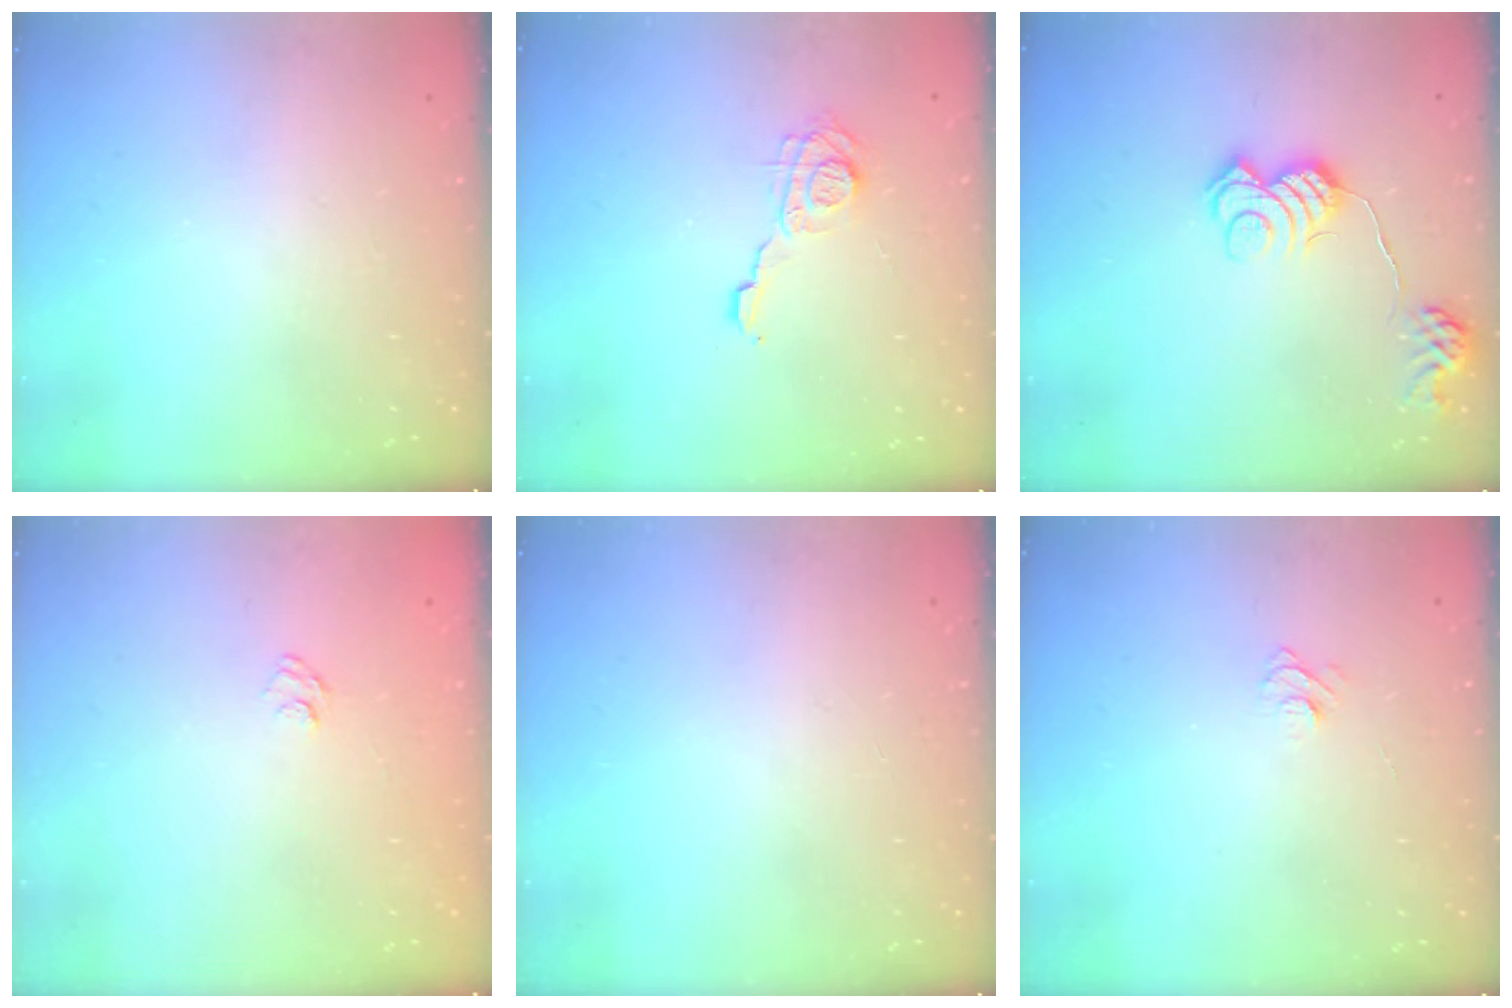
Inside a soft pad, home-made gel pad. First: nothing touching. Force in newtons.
{"total": 9.6, "press": 9.6, "slide": 0.7}
{"total": 12.5, "press": 12.5, "slide": 0.4}
{"total": 5.0, "press": 4.9, "slide": 1.0}
{"total": 0.0}
{"total": 4.6, "press": 4.6, "slide": 0.4}